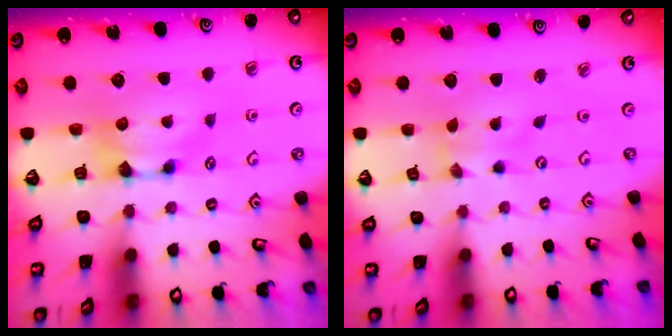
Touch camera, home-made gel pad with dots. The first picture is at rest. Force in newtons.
{"total": 2.4, "press": 2.2, "slide": 1.0}